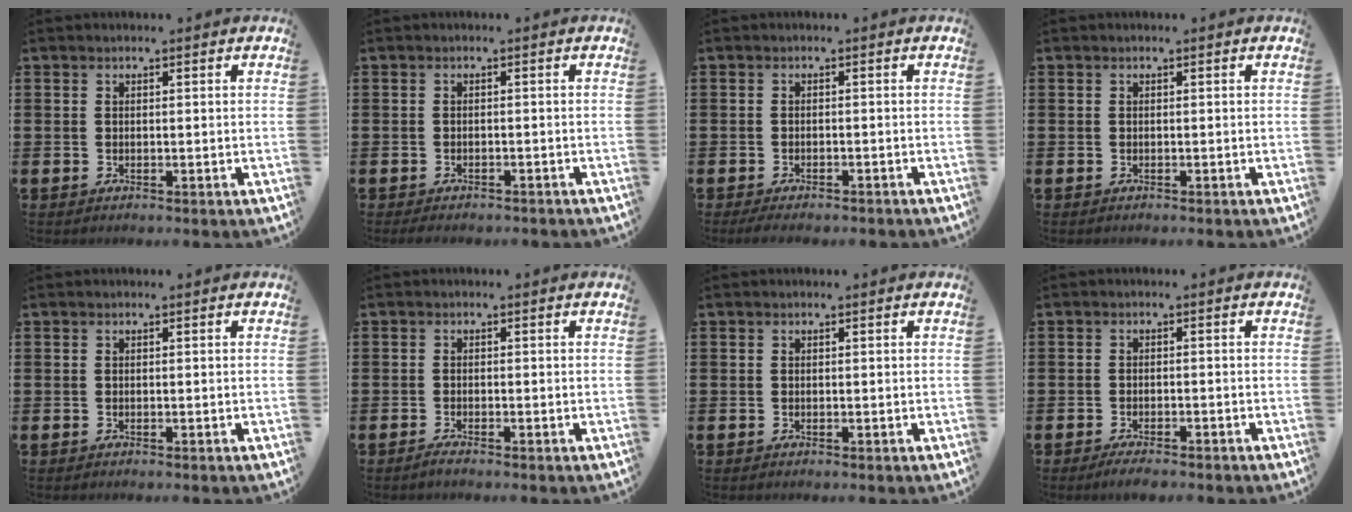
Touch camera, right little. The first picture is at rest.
{"total": 1.0, "force": [-0.9, 0.2, 0.3], "torque": [-0.007, 0.000, -0.020]}
{"total": 1.4, "force": [-1.2, 0.2, 0.6], "torque": [-0.011, 0.001, -0.024]}
{"total": 0.0}
{"total": 0.0}
{"total": 0.9, "force": [-0.6, 0.1, 0.7], "torque": [-0.011, -0.002, -0.012]}
{"total": 0.0}
{"total": 1.6, "force": [-1.5, 0.1, 0.7], "torque": [-0.013, 0.002, -0.029]}